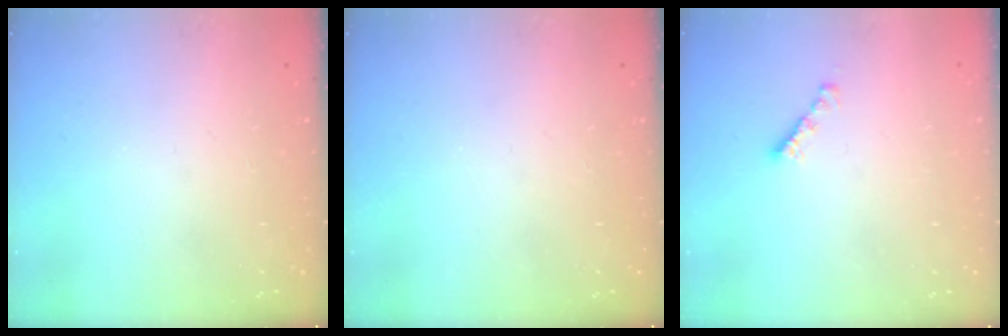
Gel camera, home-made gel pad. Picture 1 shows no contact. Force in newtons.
{"total": 0.0}
{"total": 2.3, "press": 2.3, "slide": 0.2}